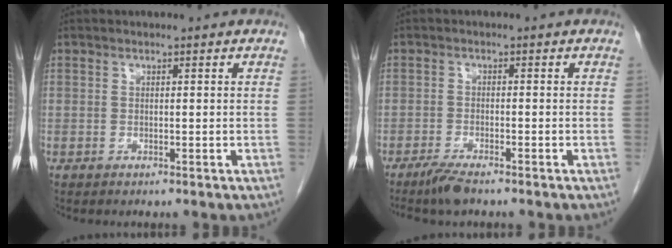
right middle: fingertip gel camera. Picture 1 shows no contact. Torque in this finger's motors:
{"motor_torque": [0.46, -0.32, 0.05, 0.02]}